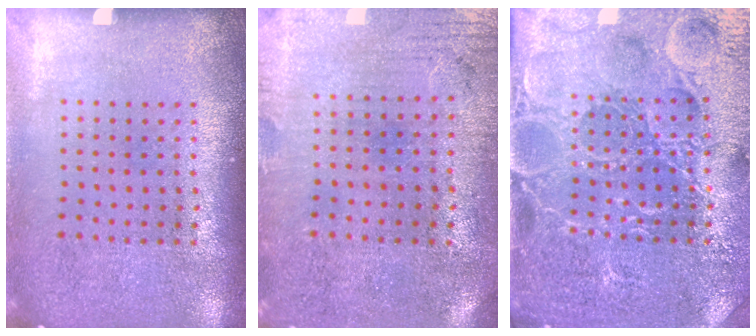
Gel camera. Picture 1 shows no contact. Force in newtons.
{"total": 0.5, "press": 0.2, "slide": 0.5}
{"total": 4.9, "press": 4.5, "slide": 1.9}